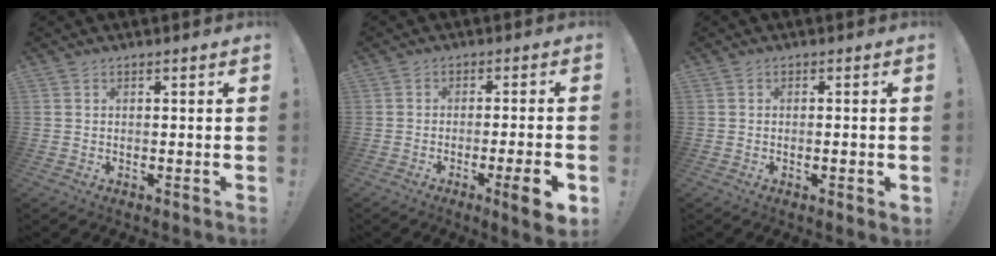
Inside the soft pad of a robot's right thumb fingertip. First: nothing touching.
{"total": 8.1, "force": [-3.2, 0.3, 7.4], "torque": [-0.110, 0.005, -0.050]}
{"total": 1.6, "force": [-0.6, 0.2, 1.5], "torque": [-0.030, 0.004, -0.007]}